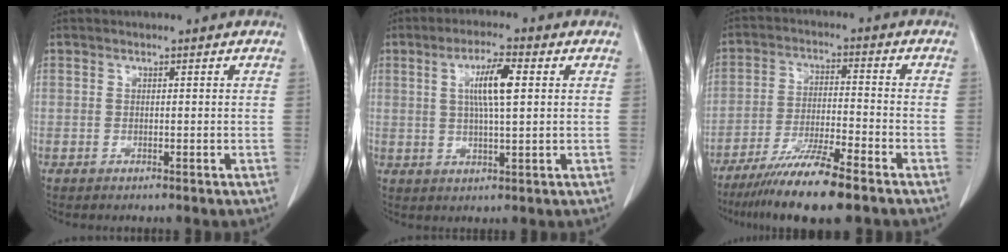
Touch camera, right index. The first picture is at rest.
{"total": 6.7, "force": [1.6, 0.7, 6.4], "torque": [-0.119, 0.004, 0.028]}
{"total": 11.2, "force": [-8.3, 0.2, 7.6], "torque": [-0.134, -0.032, -0.145]}